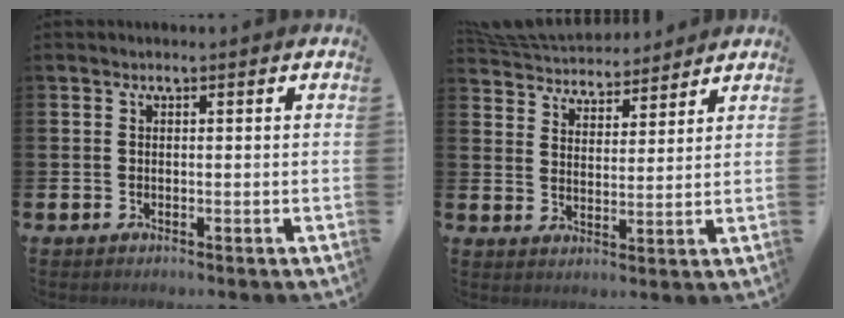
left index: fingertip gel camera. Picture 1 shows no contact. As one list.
[{"total": 5.4, "force": [5.2, 1.2, -0.3], "torque": [-0.022, -0.035, 0.094]}]